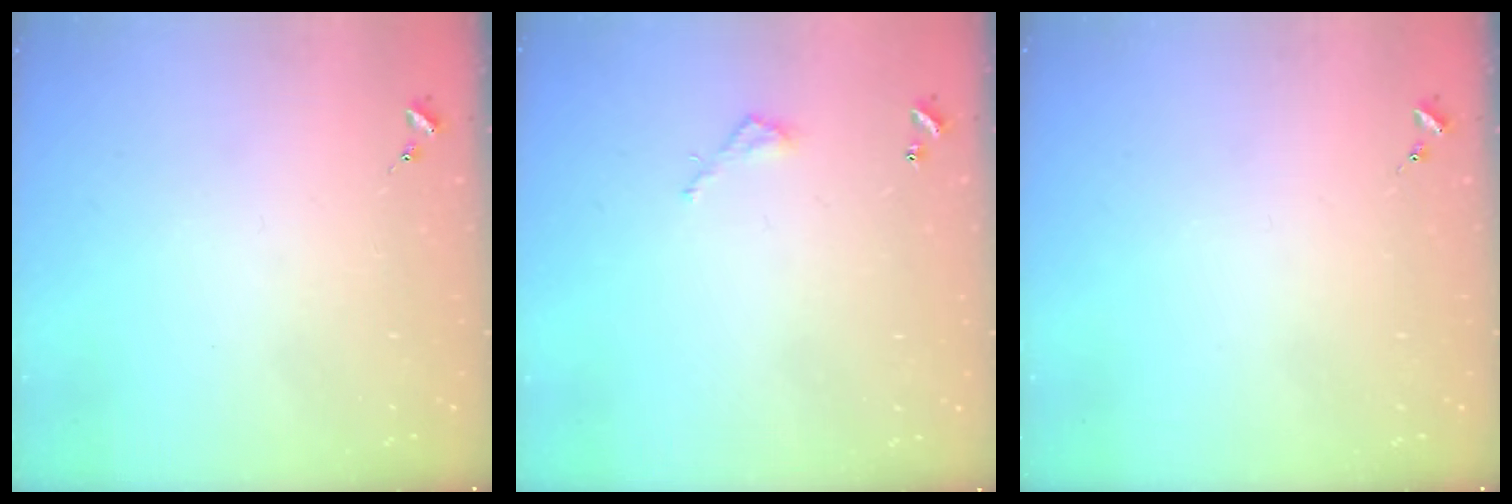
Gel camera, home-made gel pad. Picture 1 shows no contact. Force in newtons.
{"total": 3.7, "press": 3.7, "slide": 0.3}
{"total": 0.0}